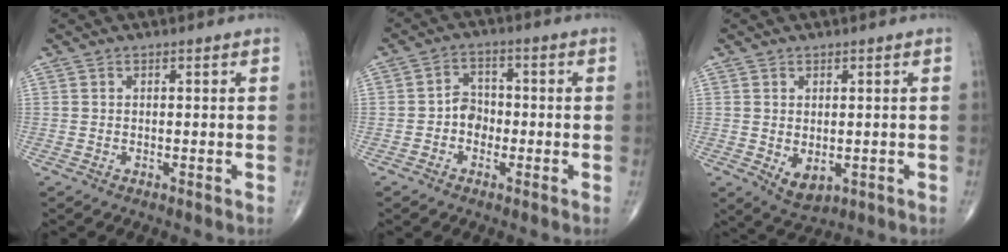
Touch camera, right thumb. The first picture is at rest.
{"total": 4.3, "force": [-1.2, 3.5, 2.0], "torque": [-0.009, 0.020, -0.030]}
{"total": 4.5, "force": [-0.7, 2.9, 3.4], "torque": [-0.045, -0.008, 0.005]}